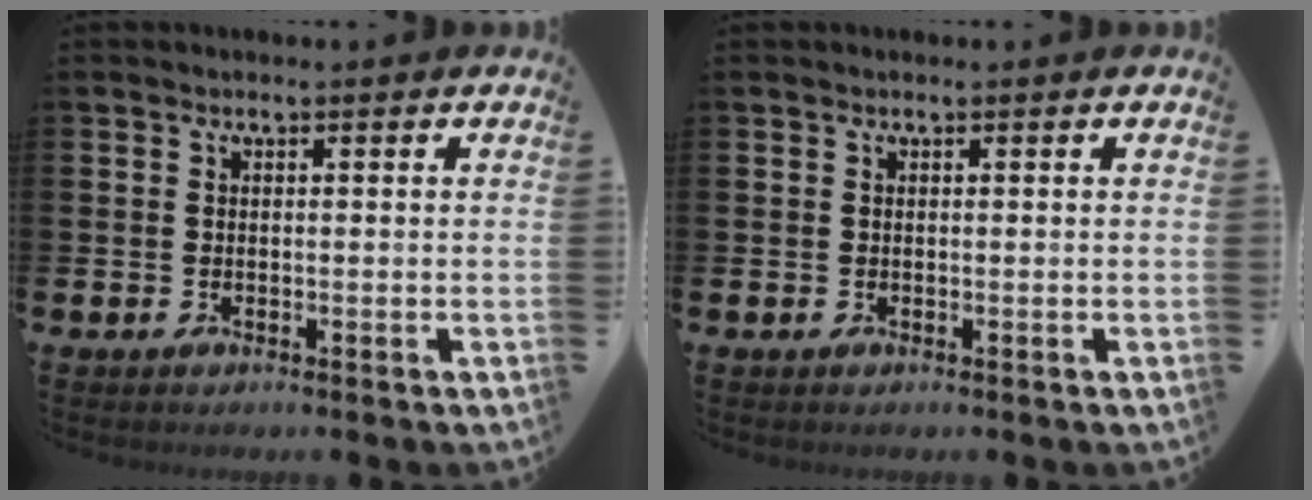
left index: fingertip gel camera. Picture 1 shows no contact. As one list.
[{"total": 0.0}]